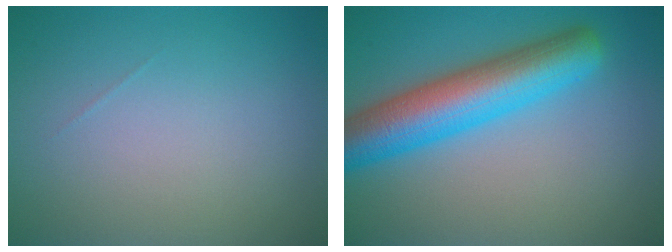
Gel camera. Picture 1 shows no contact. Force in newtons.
{"total": 8.1, "press": 8.1, "slide": 0.3}